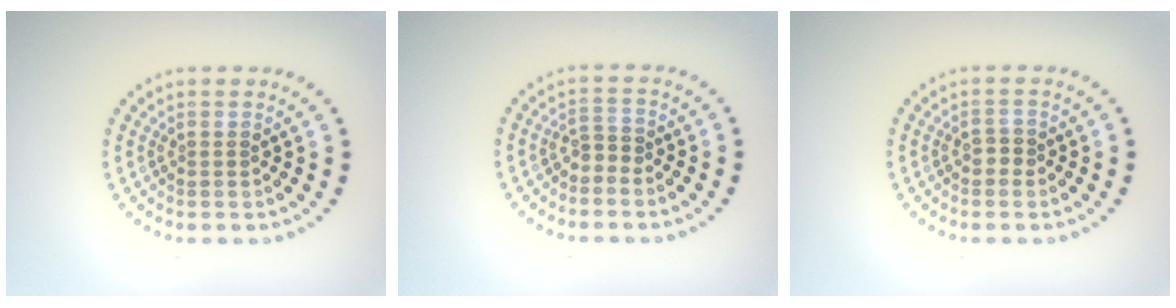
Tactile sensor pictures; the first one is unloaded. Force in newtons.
{"total": 1.2, "press": 0.9, "slide": 0.8}
{"total": 1.0, "press": 0.9, "slide": 0.5}